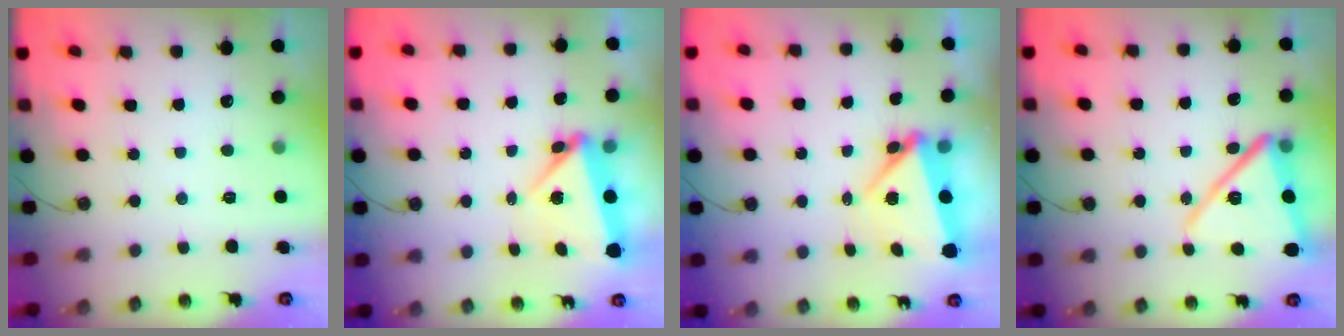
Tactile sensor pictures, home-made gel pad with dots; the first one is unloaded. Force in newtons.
{"total": 5.7, "press": 5.7, "slide": 0.3}
{"total": 5.3, "press": 5.2, "slide": 0.7}
{"total": 15.2, "press": 14.9, "slide": 2.6}